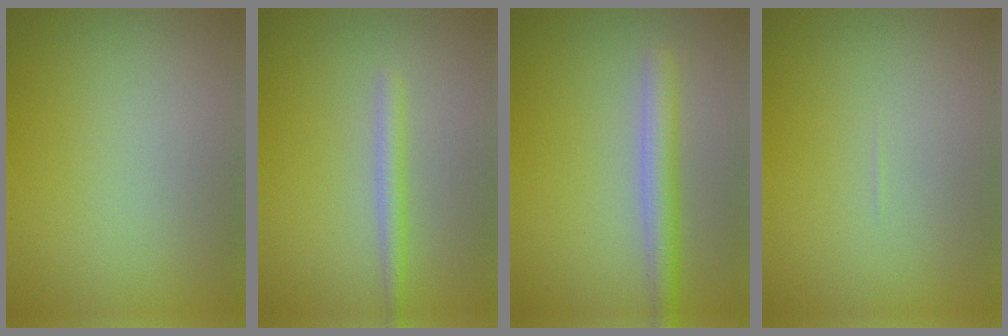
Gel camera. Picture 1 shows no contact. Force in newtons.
{"total": 1.7, "press": 1.7, "slide": 0.1}
{"total": 3.0, "press": 3.0, "slide": 0.1}
{"total": 0.0}